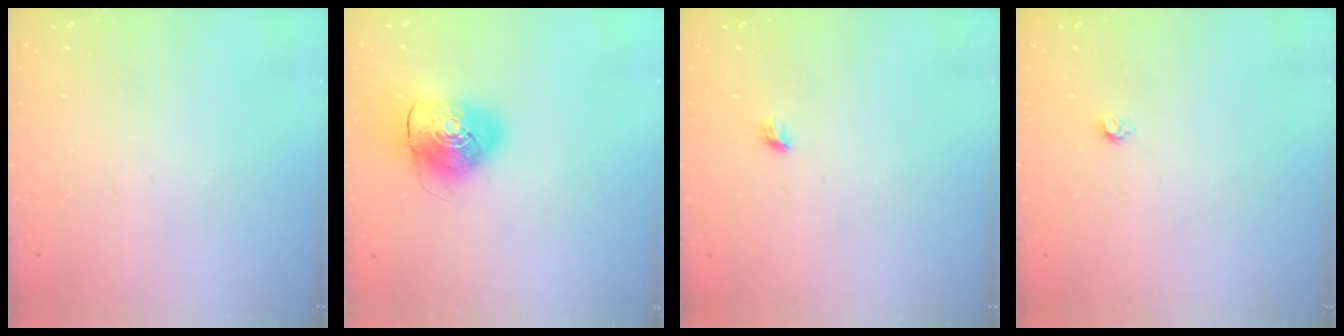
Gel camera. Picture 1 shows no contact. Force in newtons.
{"total": 10.4, "press": 10.2, "slide": 1.7}
{"total": 3.7, "press": 3.6, "slide": 0.8}
{"total": 3.2, "press": 3.2, "slide": 0.3}